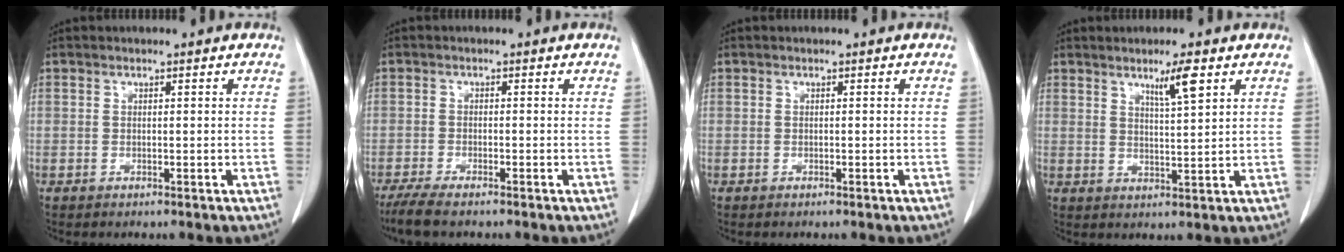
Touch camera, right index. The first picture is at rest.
{"total": 4.0, "force": [-3.1, 0.6, 2.5], "torque": [-0.045, -0.010, -0.054]}
{"total": 0.0}
{"total": 5.0, "force": [2.9, 0.0, 4.0], "torque": [-0.067, -0.004, 0.051]}